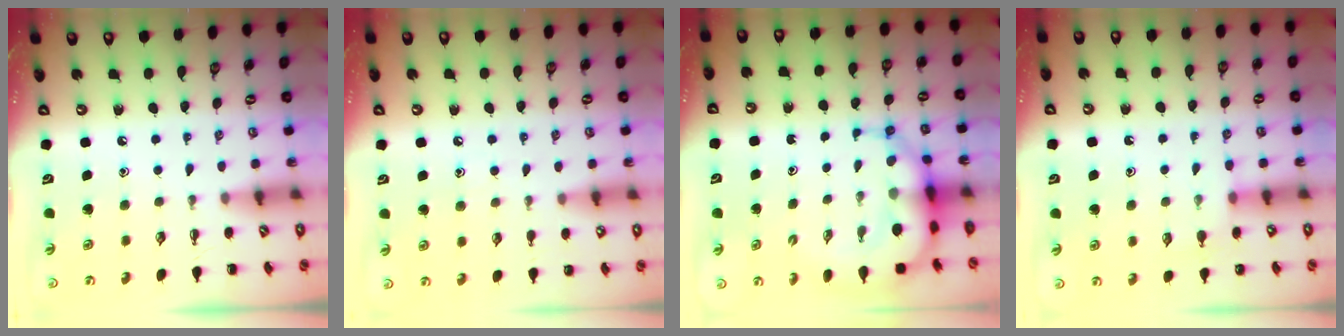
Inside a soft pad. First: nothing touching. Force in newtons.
{"total": 6.9, "press": 6.7, "slide": 1.8}
{"total": 9.6, "press": 9.2, "slide": 2.8}
{"total": 4.8, "press": 4.6, "slide": 1.4}